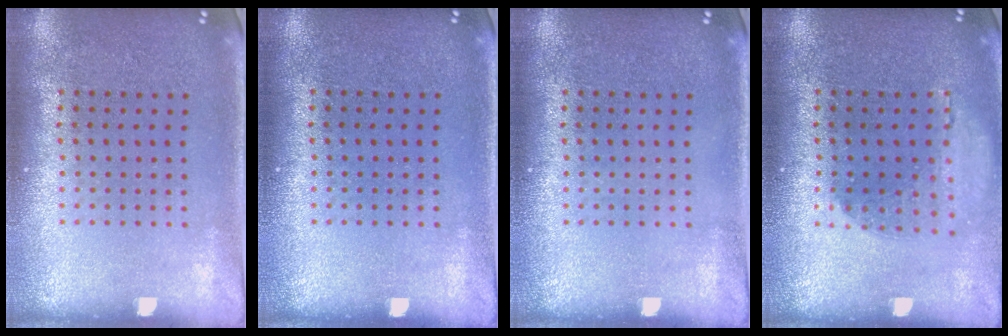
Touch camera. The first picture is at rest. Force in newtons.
{"total": 0.0}
{"total": 0.0}
{"total": 1.1, "press": 1.1, "slide": 0.2}